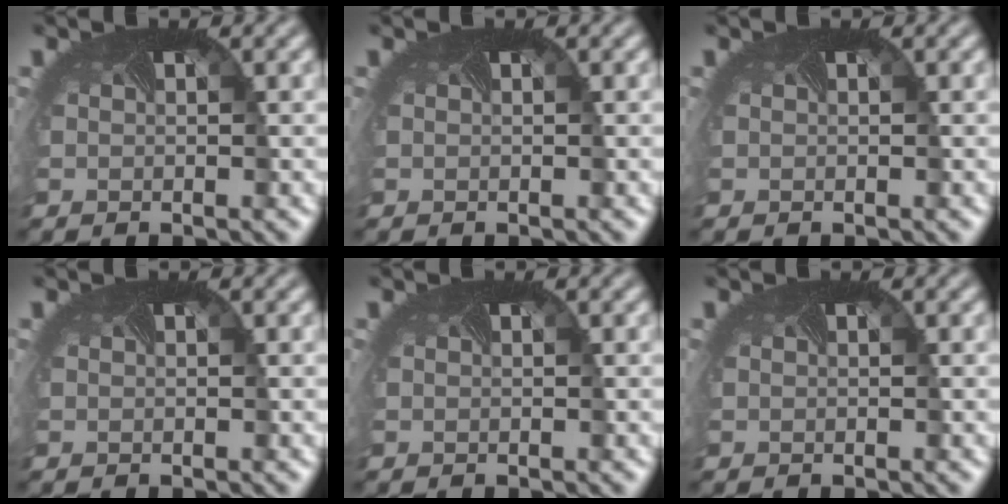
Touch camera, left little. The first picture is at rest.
{"total": 0.0}
{"total": 0.0}
{"total": 0.0}
{"total": 0.0}
{"total": 0.0}